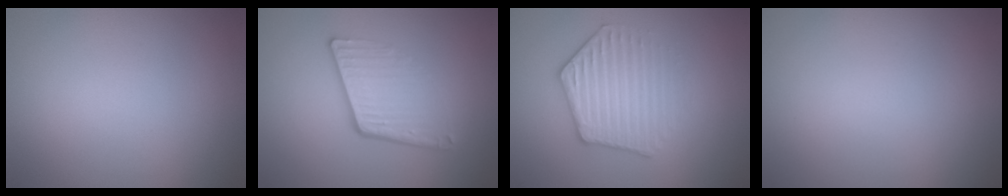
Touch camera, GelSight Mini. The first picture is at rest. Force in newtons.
{"total": 4.3, "press": 2.8, "slide": 3.3}
{"total": 3.9, "press": 3.5, "slide": 1.8}
{"total": 0.0}